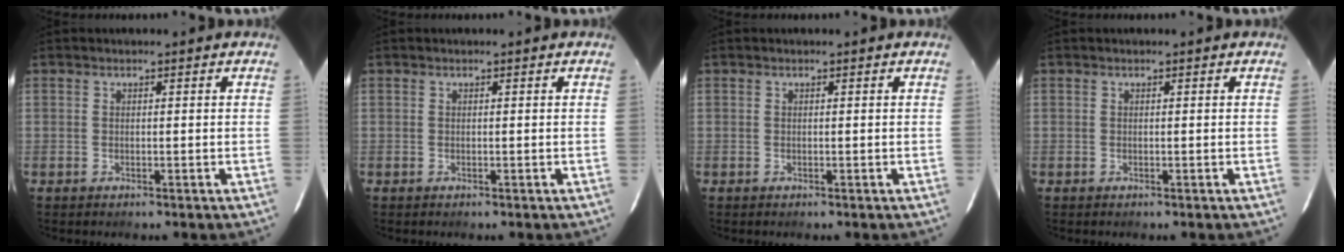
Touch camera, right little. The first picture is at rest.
{"total": 0.0}
{"total": 0.0}
{"total": 0.0}